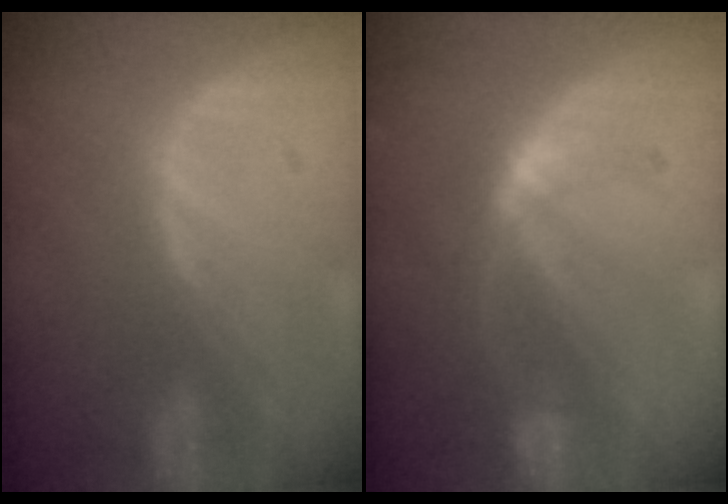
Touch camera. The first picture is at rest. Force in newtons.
{"total": 5.3, "press": 5.0, "slide": 1.9}